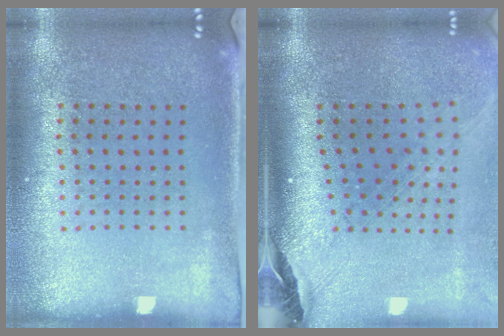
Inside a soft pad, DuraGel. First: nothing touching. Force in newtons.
{"total": 2.3, "press": 1.8, "slide": 1.4}